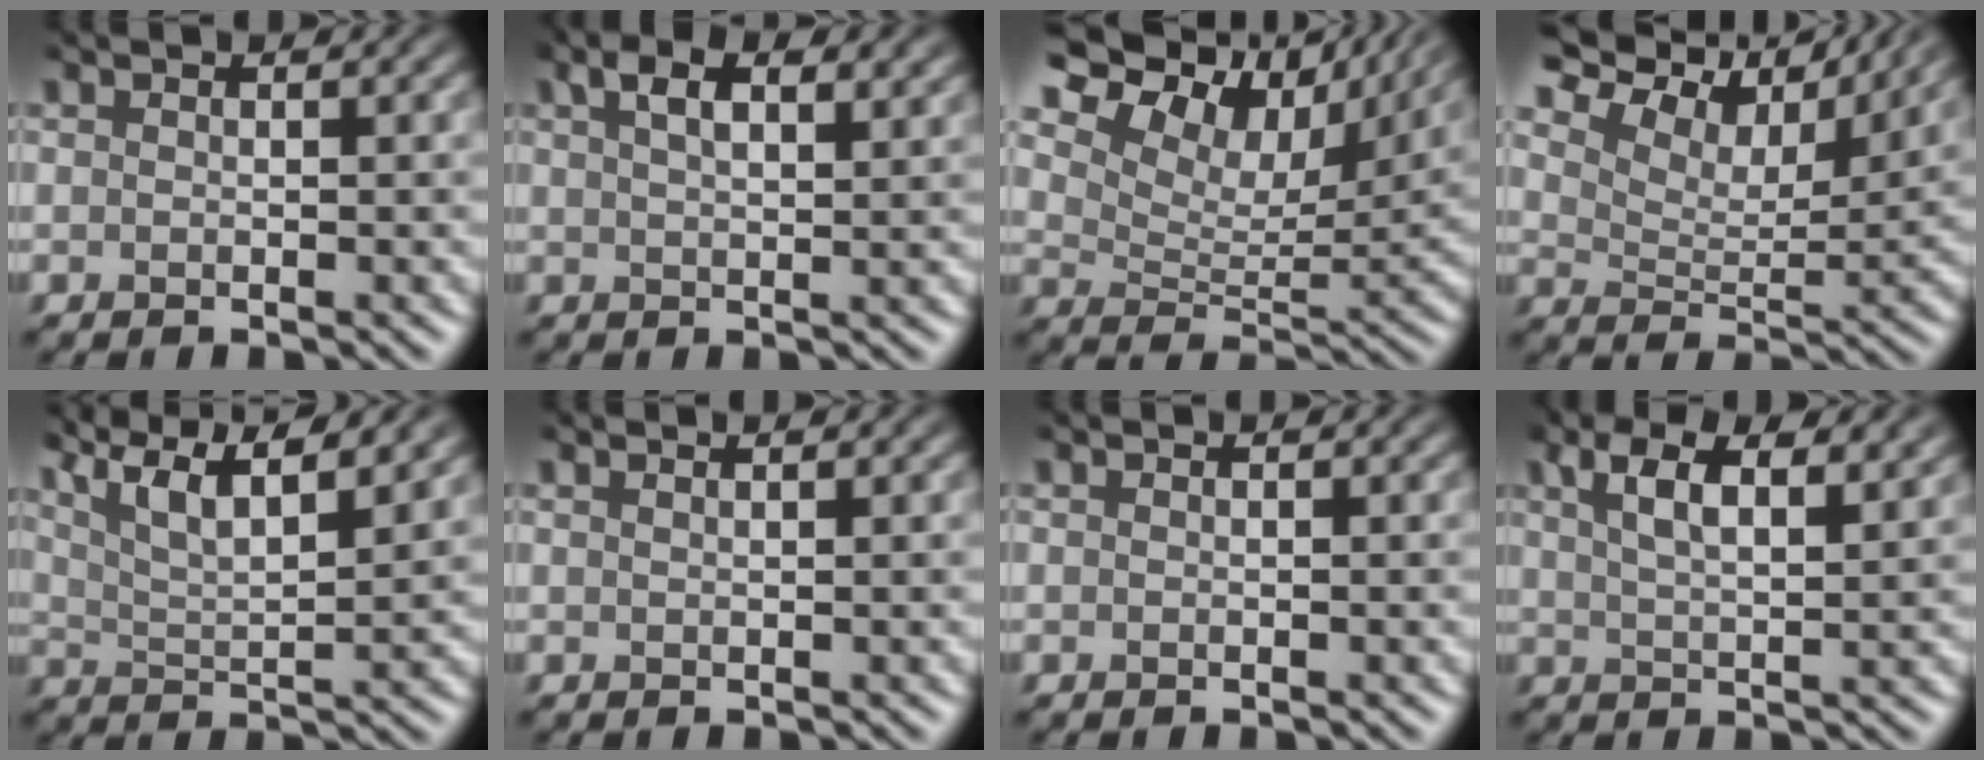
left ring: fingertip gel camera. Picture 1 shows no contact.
{"total": 4.3, "force": [2.4, 1.8, 3.1], "torque": [-0.051, 0.012, 0.033]}
{"total": 14.1, "force": [9.2, 7.3, 7.8], "torque": [-0.160, 0.031, 0.138]}
{"total": 11.6, "force": [9.0, 4.9, 5.5], "torque": [-0.118, 0.015, 0.125]}
{"total": 10.8, "force": [7.8, 3.3, 6.7], "torque": [-0.105, 0.031, 0.093]}
{"total": 1.1, "force": [0.8, 0.4, 0.6], "torque": [-0.003, -0.002, 0.002]}
{"total": 0.0}
{"total": 5.5, "force": [3.0, 2.1, 4.1], "torque": [-0.068, 0.013, 0.047]}